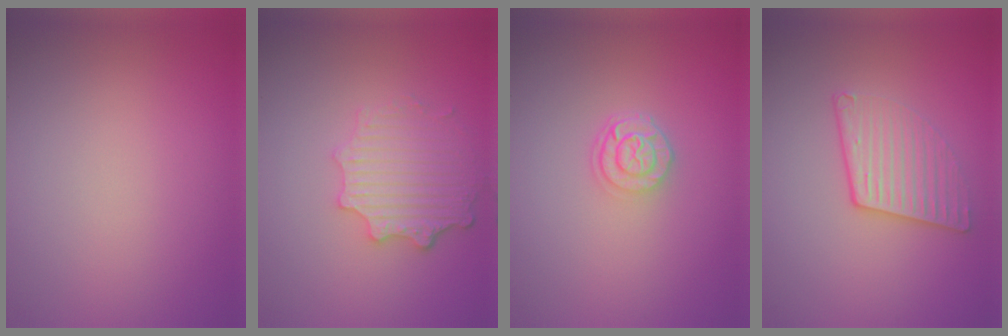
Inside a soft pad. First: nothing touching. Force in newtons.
{"total": 4.1, "press": 3.3, "slide": 2.4}
{"total": 2.4, "press": 1.9, "slide": 1.5}
{"total": 3.2, "press": 2.9, "slide": 1.5}